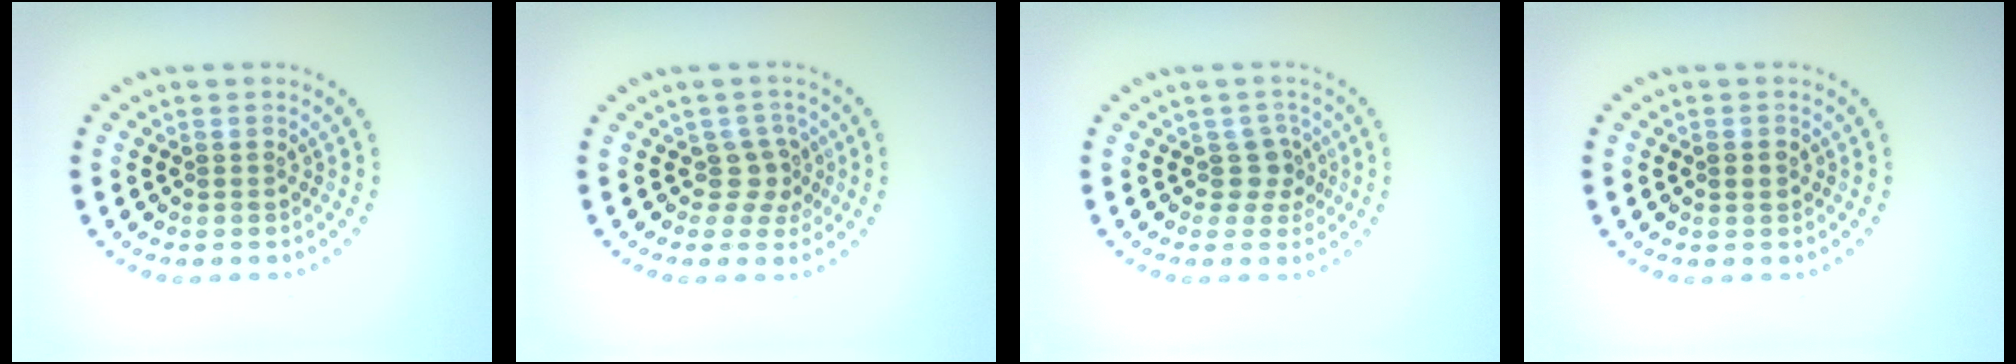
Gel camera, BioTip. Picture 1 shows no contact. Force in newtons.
{"total": 2.3, "press": 1.6, "slide": 1.6}
{"total": 2.1, "press": 1.6, "slide": 1.3}
{"total": 1.0, "press": 1.0, "slide": 0.0}